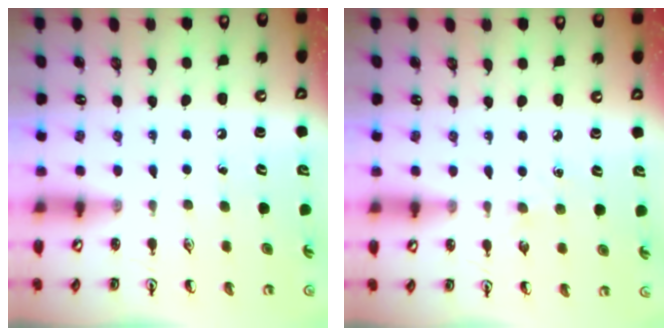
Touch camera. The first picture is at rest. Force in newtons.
{"total": 2.9, "press": 2.9, "slide": 0.4}